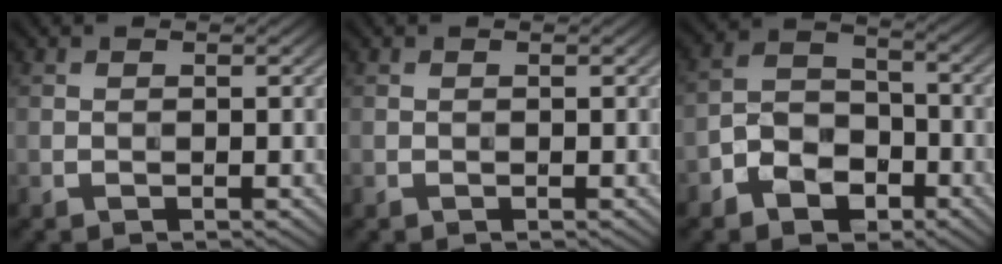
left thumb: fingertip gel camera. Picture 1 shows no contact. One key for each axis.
{"total": 0.0}
{"total": 7.1, "fx": -3.9, "fy": 4.7, "fz": 3.6, "tx": -0.072, "ty": 0.001, "tz": -0.086}